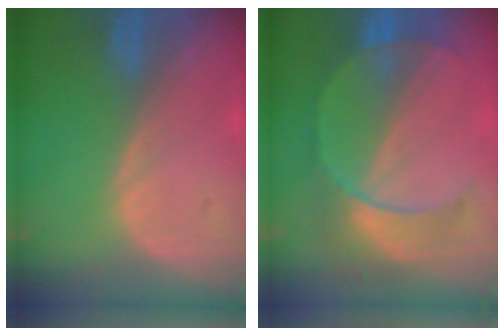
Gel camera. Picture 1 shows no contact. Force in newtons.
{"total": 7.3, "press": 7.3, "slide": 0.2}